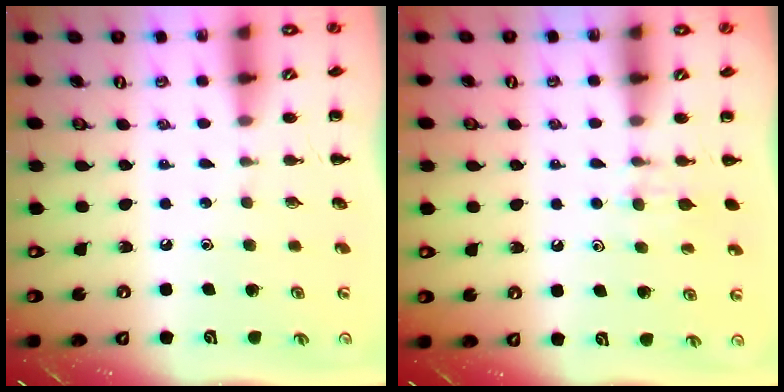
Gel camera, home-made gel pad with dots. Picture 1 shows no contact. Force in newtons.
{"total": 5.7, "press": 5.4, "slide": 2.0}